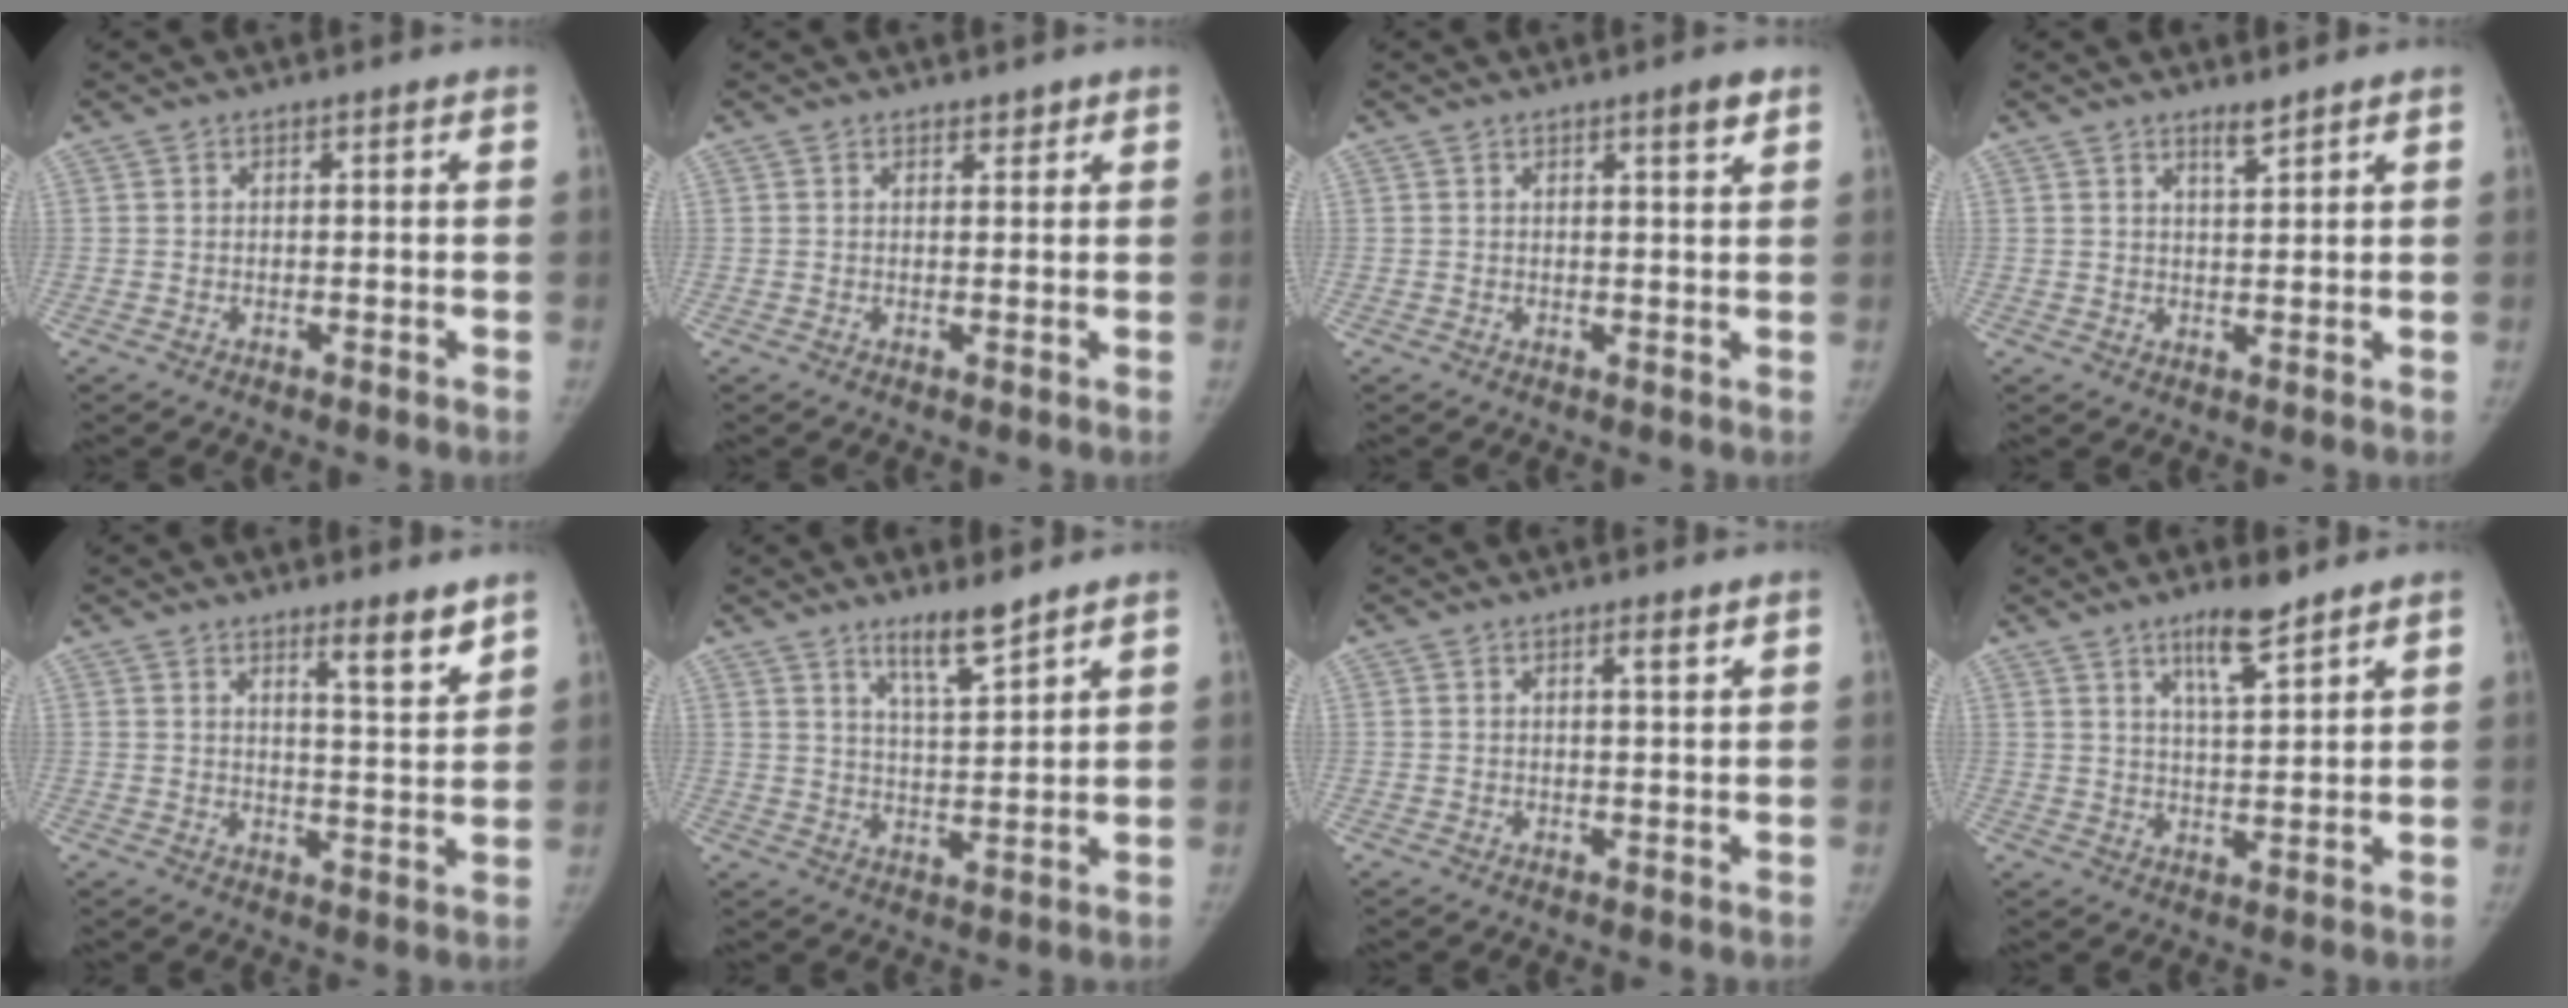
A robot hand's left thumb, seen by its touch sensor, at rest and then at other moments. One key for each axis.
{"total": 1.2, "fx": 1.0, "fy": 0.7, "fz": 0.2, "tx": 0.008, "ty": -0.006, "tz": 0.011}
{"total": 2.9, "fx": 1.8, "fy": 0.4, "fz": 2.3, "tx": -0.029, "ty": -0.012, "tz": 0.027}
{"total": 2.4, "fx": 2.0, "fy": 0.3, "fz": 1.3, "tx": -0.019, "ty": -0.019, "tz": 0.037}
{"total": 6.4, "fx": 4.6, "fy": 0.8, "fz": 4.4, "tx": -0.055, "ty": -0.040, "tz": 0.067}
{"total": 6.7, "fx": 5.2, "fy": 0.7, "fz": 4.1, "tx": -0.067, "ty": -0.043, "tz": 0.093}
{"total": 1.9, "fx": 1.3, "fy": 0.2, "fz": 1.5, "tx": -0.022, "ty": -0.008, "tz": 0.021}
{"total": 7.1, "fx": 5.0, "fy": 1.3, "fz": 4.8, "tx": -0.075, "ty": -0.035, "tz": 0.087}